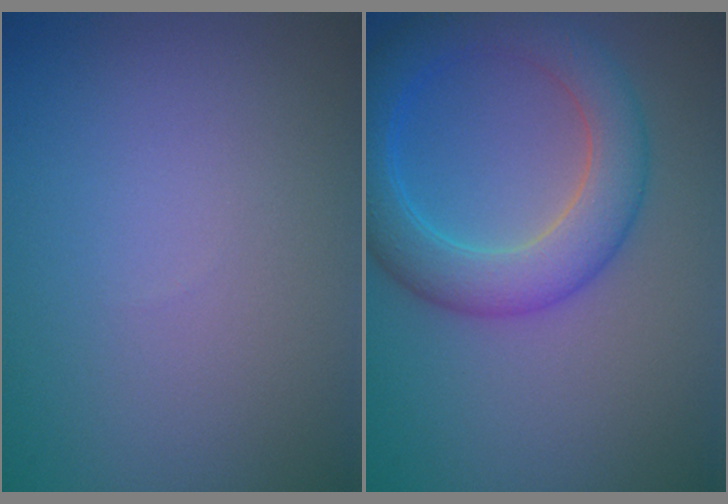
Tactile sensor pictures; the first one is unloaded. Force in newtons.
{"total": 5.9, "press": 5.9, "slide": 0.1}